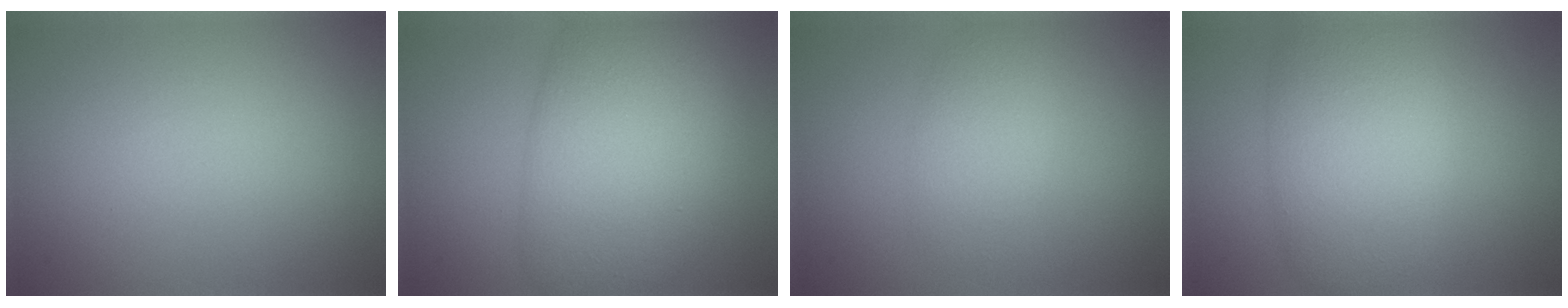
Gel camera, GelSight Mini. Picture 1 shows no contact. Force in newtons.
{"total": 10.2, "press": 10.2, "slide": 0.3}
{"total": 2.7, "press": 2.7, "slide": 0.1}
{"total": 7.4, "press": 7.4, "slide": 0.4}